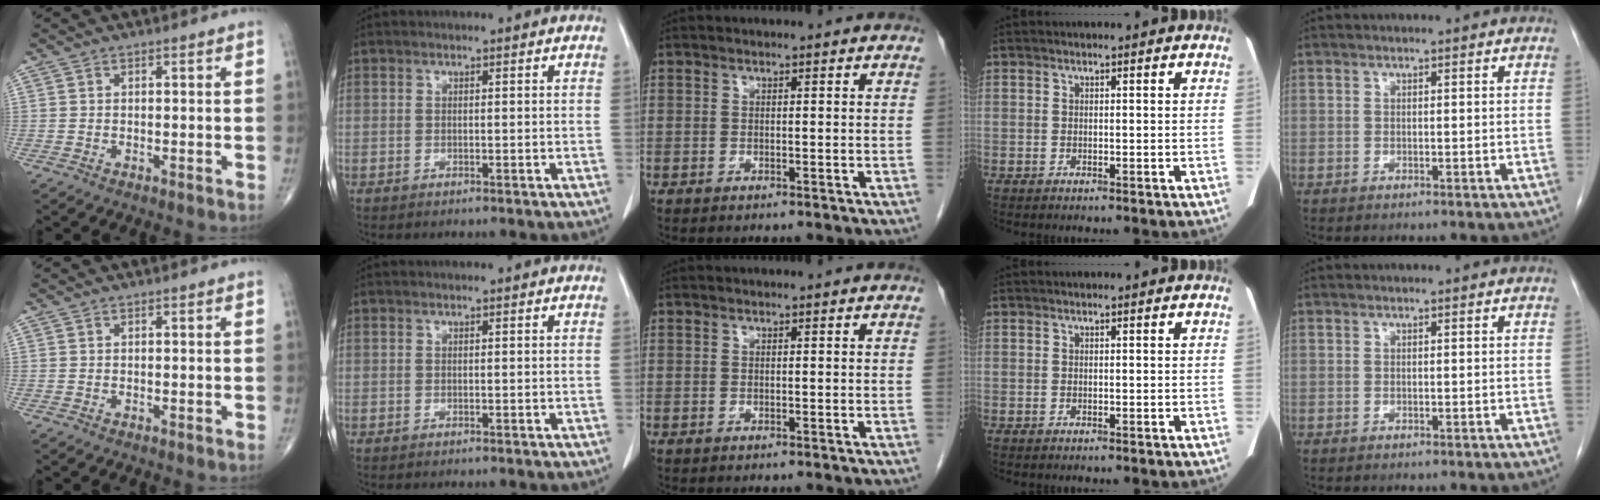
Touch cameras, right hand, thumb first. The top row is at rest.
{}